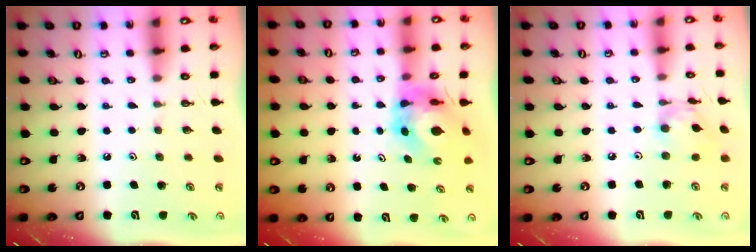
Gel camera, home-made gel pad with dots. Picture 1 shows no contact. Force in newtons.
{"total": 7.5, "press": 7.5, "slide": 0.7}
{"total": 9.2, "press": 9.2, "slide": 0.6}